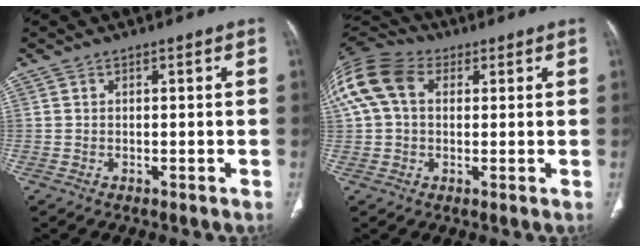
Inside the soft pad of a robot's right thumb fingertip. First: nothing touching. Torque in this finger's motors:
{"motor_torque": [0.90, 0.90, 0.66, -0.31, 0.27]}